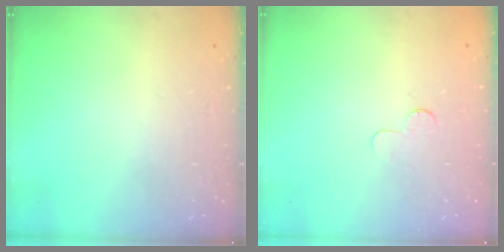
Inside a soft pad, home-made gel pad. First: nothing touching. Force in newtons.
{"total": 2.3, "press": 2.3, "slide": 0.2}